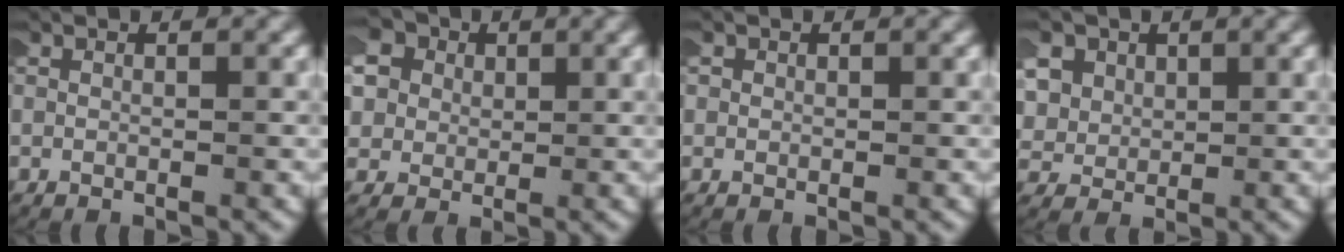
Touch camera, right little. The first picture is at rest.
{"total": 9.1, "force": [2.9, 7.7, 3.8], "torque": [-0.117, -0.005, 0.038]}
{"total": 0.8, "force": [0.1, 0.7, -0.1], "torque": [-0.001, 0.003, -0.003]}
{"total": 6.9, "force": [2.2, 5.8, 3.0], "torque": [-0.085, 0.000, 0.029]}